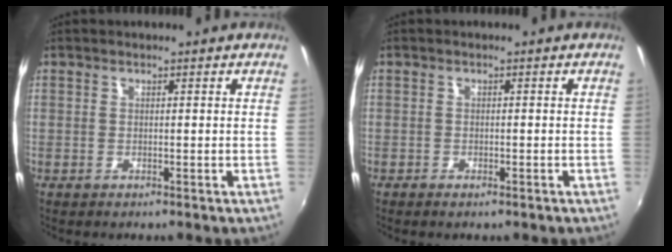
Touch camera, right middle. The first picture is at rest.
{"total": 0.7, "force": [-0.2, 0.4, 0.5], "torque": [-0.009, -0.004, -0.006]}